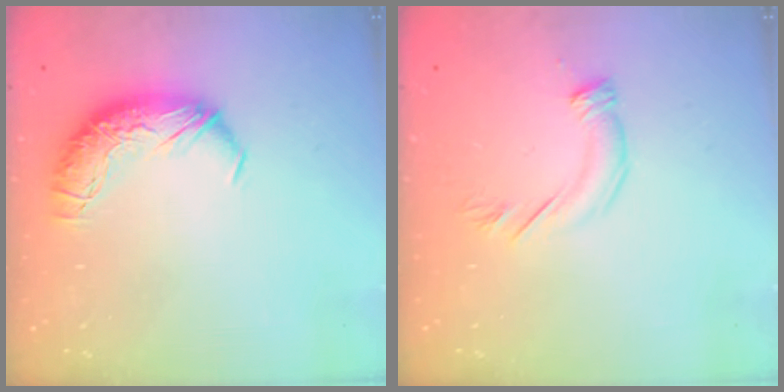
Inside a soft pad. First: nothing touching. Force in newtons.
{"total": 4.7, "press": 4.7, "slide": 0.8}